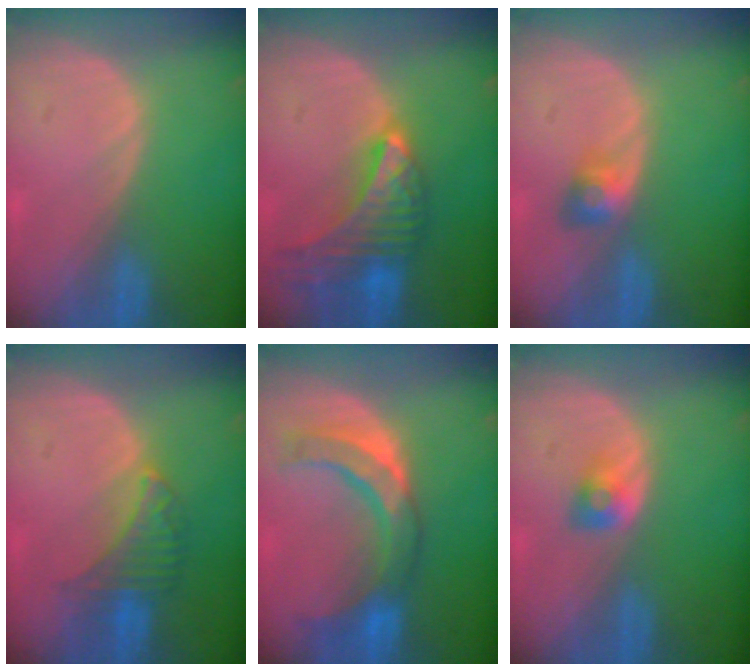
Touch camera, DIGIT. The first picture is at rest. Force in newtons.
{"total": 9.6, "press": 8.5, "slide": 4.4}
{"total": 3.2, "press": 2.8, "slide": 1.4}
{"total": 5.1, "press": 5.1, "slide": 0.5}
{"total": 8.4, "press": 8.3, "slide": 1.2}
{"total": 2.5, "press": 2.3, "slide": 0.9}